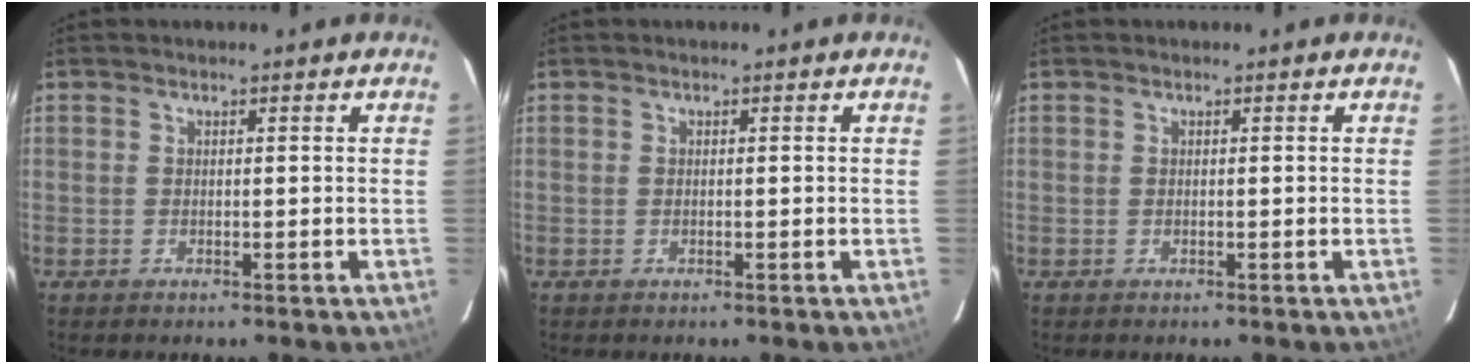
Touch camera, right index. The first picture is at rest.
{"total": 0.0}
{"total": 0.0}